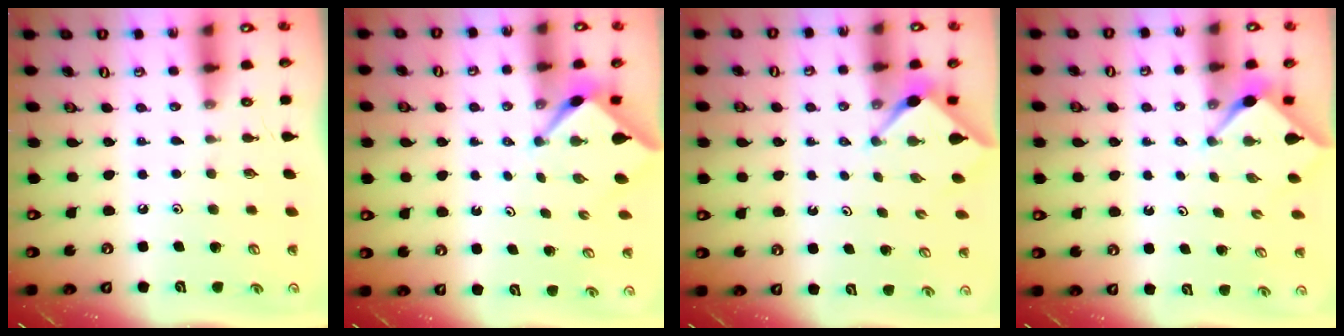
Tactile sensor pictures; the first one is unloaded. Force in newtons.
{"total": 2.4, "press": 2.3, "slide": 0.3}
{"total": 3.0, "press": 2.9, "slide": 0.3}
{"total": 2.9, "press": 2.9, "slide": 0.3}